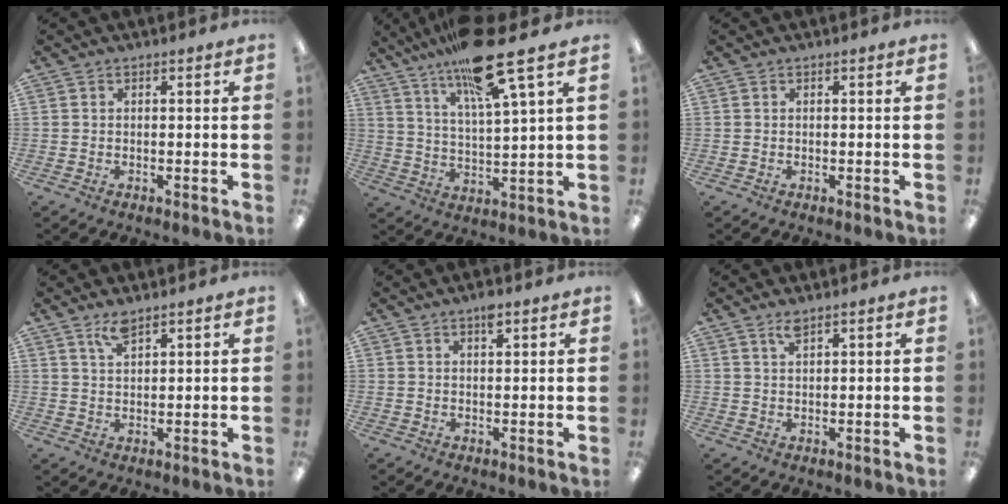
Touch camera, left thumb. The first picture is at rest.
{"total": 18.4, "force": [13.0, 3.3, 12.7], "torque": [-0.222, -0.055, 0.208]}
{"total": 0.0}
{"total": 4.0, "force": [3.1, 1.1, 2.3], "torque": [-0.054, 0.000, 0.056]}
{"total": 2.5, "force": [1.6, 0.9, 1.7], "torque": [-0.022, -0.004, 0.025]}
{"total": 2.4, "force": [2.0, 0.5, 1.3], "torque": [-0.031, 0.000, 0.036]}